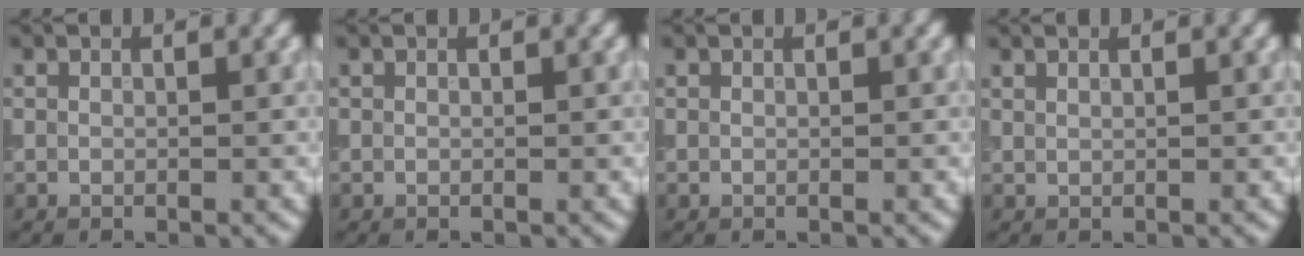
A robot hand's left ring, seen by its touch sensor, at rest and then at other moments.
{"total": 0.0}
{"total": 0.0}
{"total": 0.6, "force": [0.6, 0.2, 0.2], "torque": [-0.005, -0.001, 0.009]}